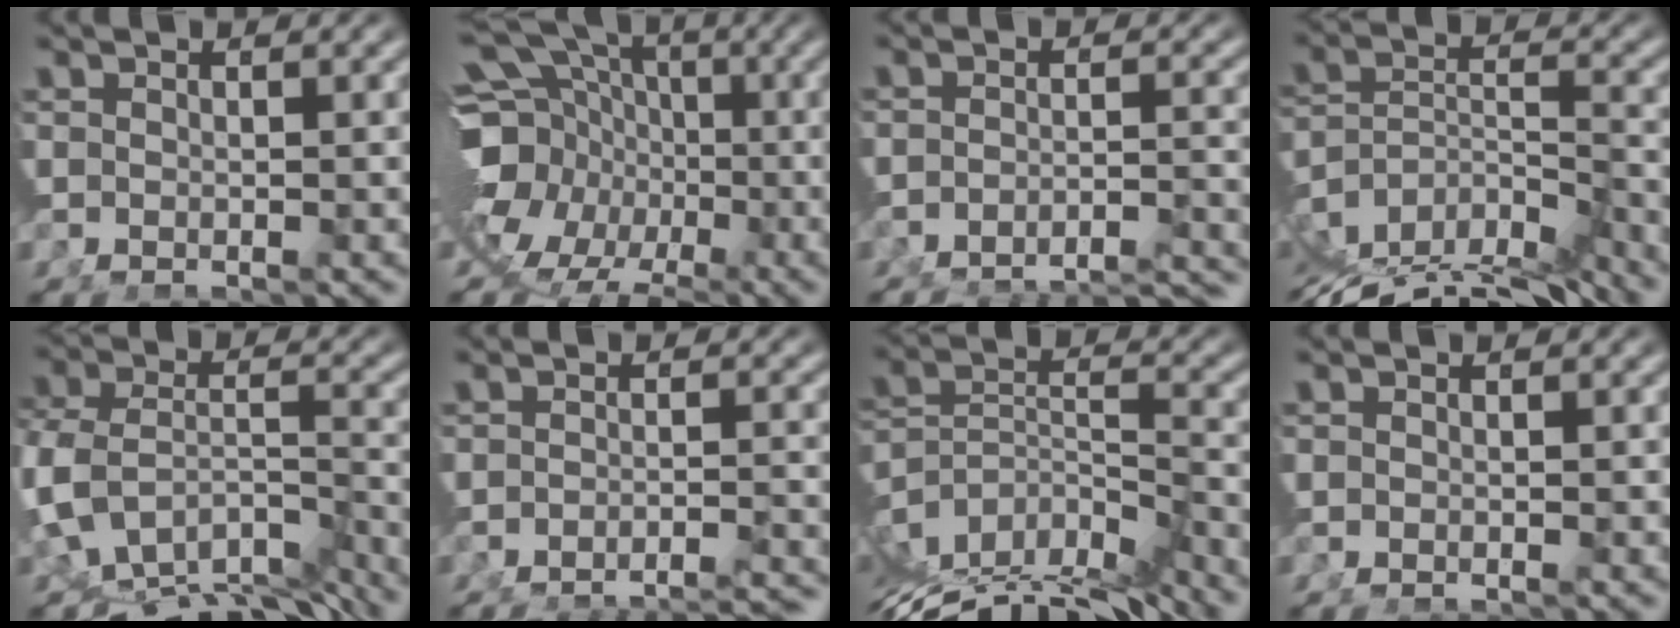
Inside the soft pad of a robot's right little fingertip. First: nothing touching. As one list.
[{"total": 16.4, "force": [-1.2, 14.1, 8.3], "torque": [-0.173, -0.045, -0.023]}, {"total": 10.5, "force": [-10.0, 2.3, 2.3], "torque": [-0.008, -0.019, -0.152]}, {"total": 12.5, "force": [-7.4, 7.6, 6.5], "torque": [-0.123, -0.057, -0.105]}, {"total": 12.4, "force": [-6.3, 8.4, 6.5], "torque": [-0.137, -0.060, -0.089]}, {"total": 8.7, "force": [-8.4, 1.4, 1.6], "torque": [0.005, -0.007, -0.132]}, {"total": 12.0, "force": [-7.3, 6.2, 7.2], "torque": [-0.138, -0.058, -0.096]}, {"total": 0.8, "force": [-0.6, -0.4, 0.0], "torque": [0.005, 0.001, -0.011]}]